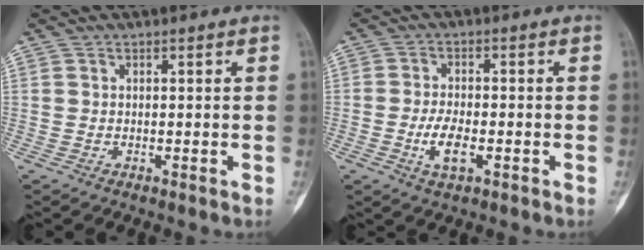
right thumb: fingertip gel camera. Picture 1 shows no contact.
{"total": 5.4, "force": [-1.8, 2.4, 4.4], "torque": [-0.085, 0.006, -0.033]}